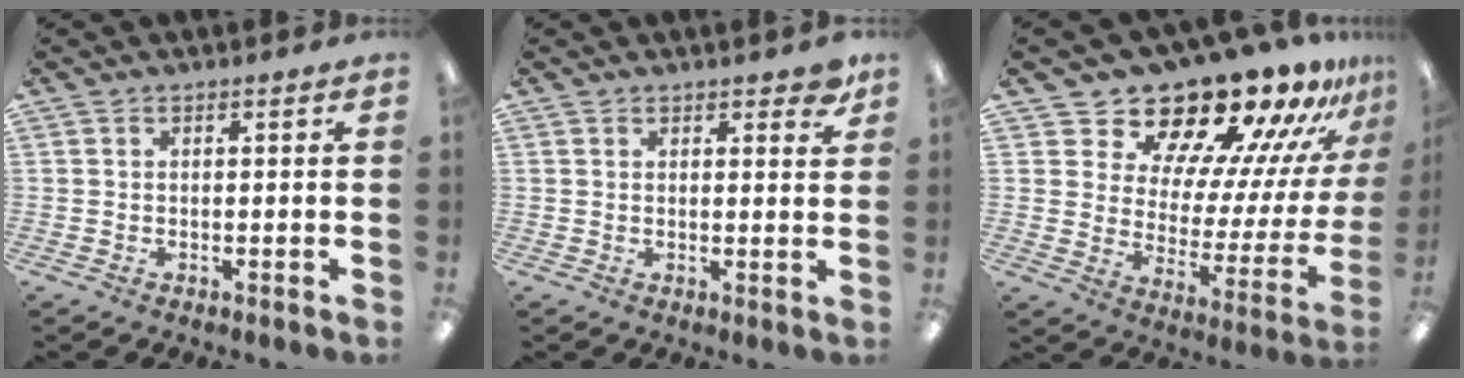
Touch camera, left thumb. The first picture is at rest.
{"total": 3.4, "force": [2.7, 1.2, 1.6], "torque": [-0.013, -0.011, 0.044]}
{"total": 19.0, "force": [17.0, 6.1, 5.6], "torque": [-0.096, -0.146, 0.293]}